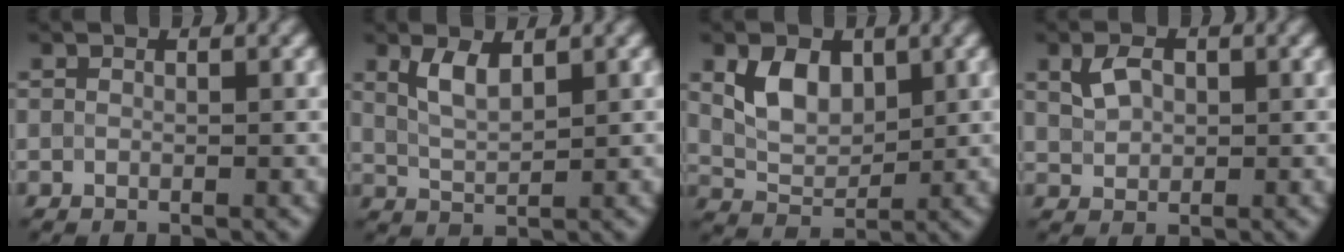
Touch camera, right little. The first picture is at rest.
{"total": 2.8, "force": [1.6, 1.1, 2.1], "torque": [-0.047, -0.003, 0.035]}
{"total": 4.2, "force": [1.5, 2.8, 2.7], "torque": [-0.057, -0.003, 0.031]}
{"total": 2.4, "force": [0.8, 1.6, 1.5], "torque": [-0.033, 0.002, 0.017]}